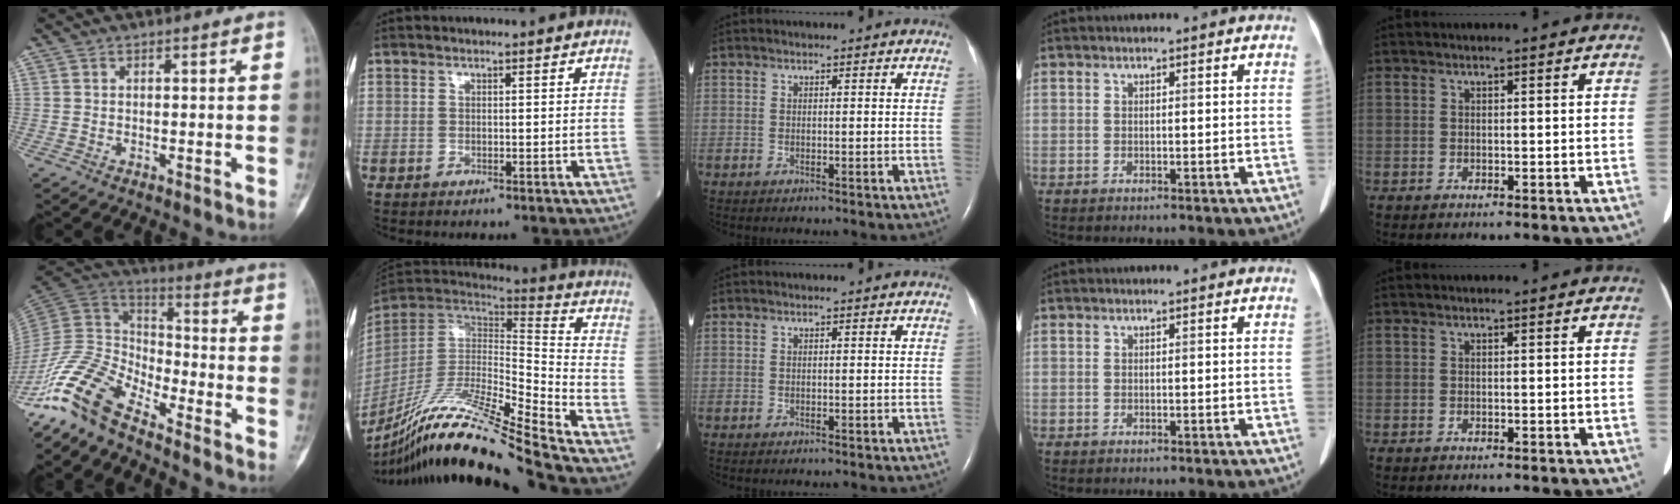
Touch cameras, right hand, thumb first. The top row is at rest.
{"thumb": {"total": 13.8, "force": [-10.9, 5.3, 6.7], "torque": [-0.130, 0.086, -0.223]}, "index": {"total": 22.9, "force": [-18.7, -1.6, 13.1], "torque": [-0.252, -0.037, -0.344]}}